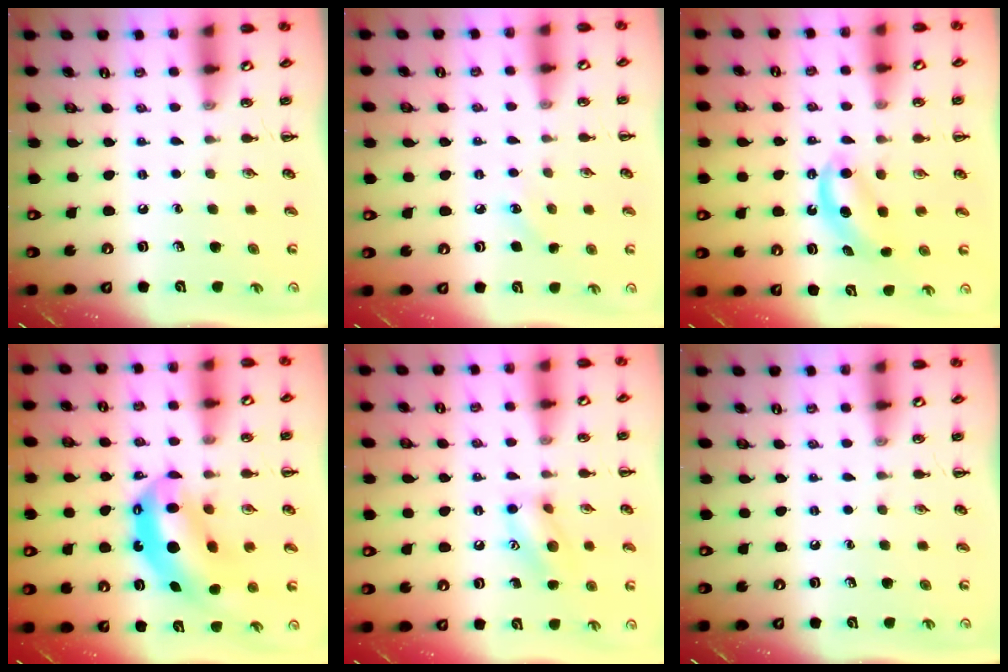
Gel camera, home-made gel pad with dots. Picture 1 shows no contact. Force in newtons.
{"total": 5.6, "press": 5.4, "slide": 1.6}
{"total": 5.4, "press": 5.3, "slide": 0.7}
{"total": 12.5, "press": 12.0, "slide": 3.2}
{"total": 11.1, "press": 11.0, "slide": 1.0}
{"total": 0.0}